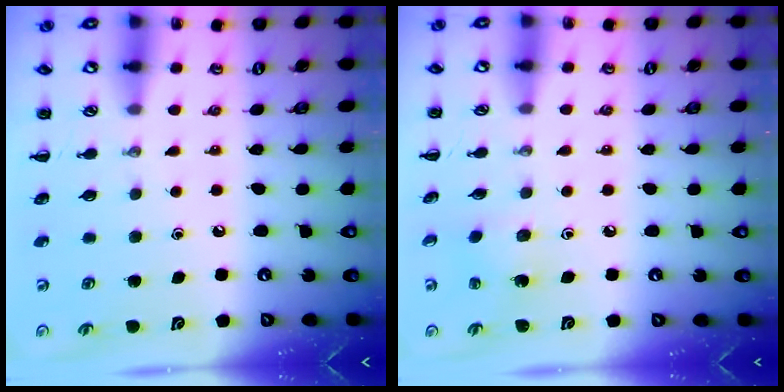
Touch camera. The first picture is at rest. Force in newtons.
{"total": 1.7, "press": 1.6, "slide": 0.6}